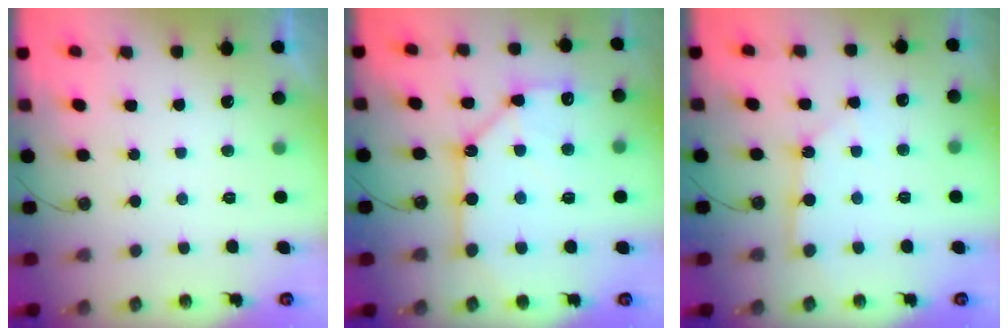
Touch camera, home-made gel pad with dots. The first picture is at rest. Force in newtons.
{"total": 14.0, "press": 13.9, "slide": 1.6}
{"total": 2.2, "press": 2.2, "slide": 0.3}